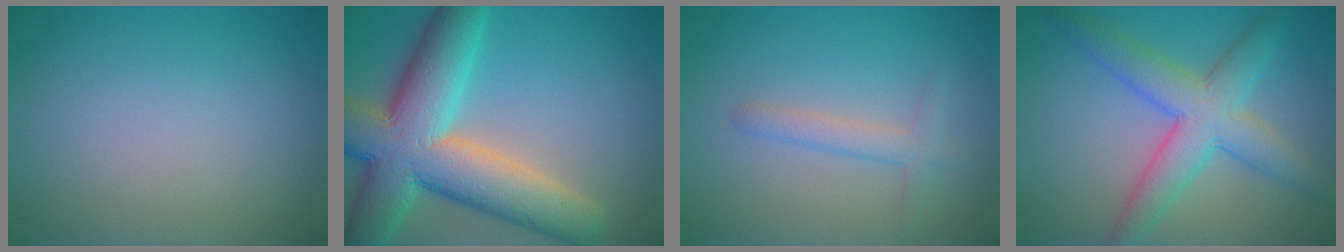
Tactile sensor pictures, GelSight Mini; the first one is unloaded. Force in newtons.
{"total": 12.8, "press": 12.8, "slide": 0.7}
{"total": 2.0, "press": 2.0, "slide": 0.1}
{"total": 6.3, "press": 6.3, "slide": 0.1}